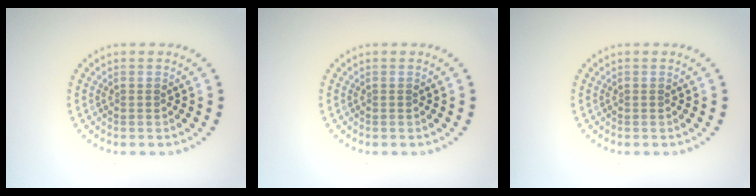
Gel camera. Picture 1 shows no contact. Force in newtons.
{"total": 0.0}
{"total": 0.0}